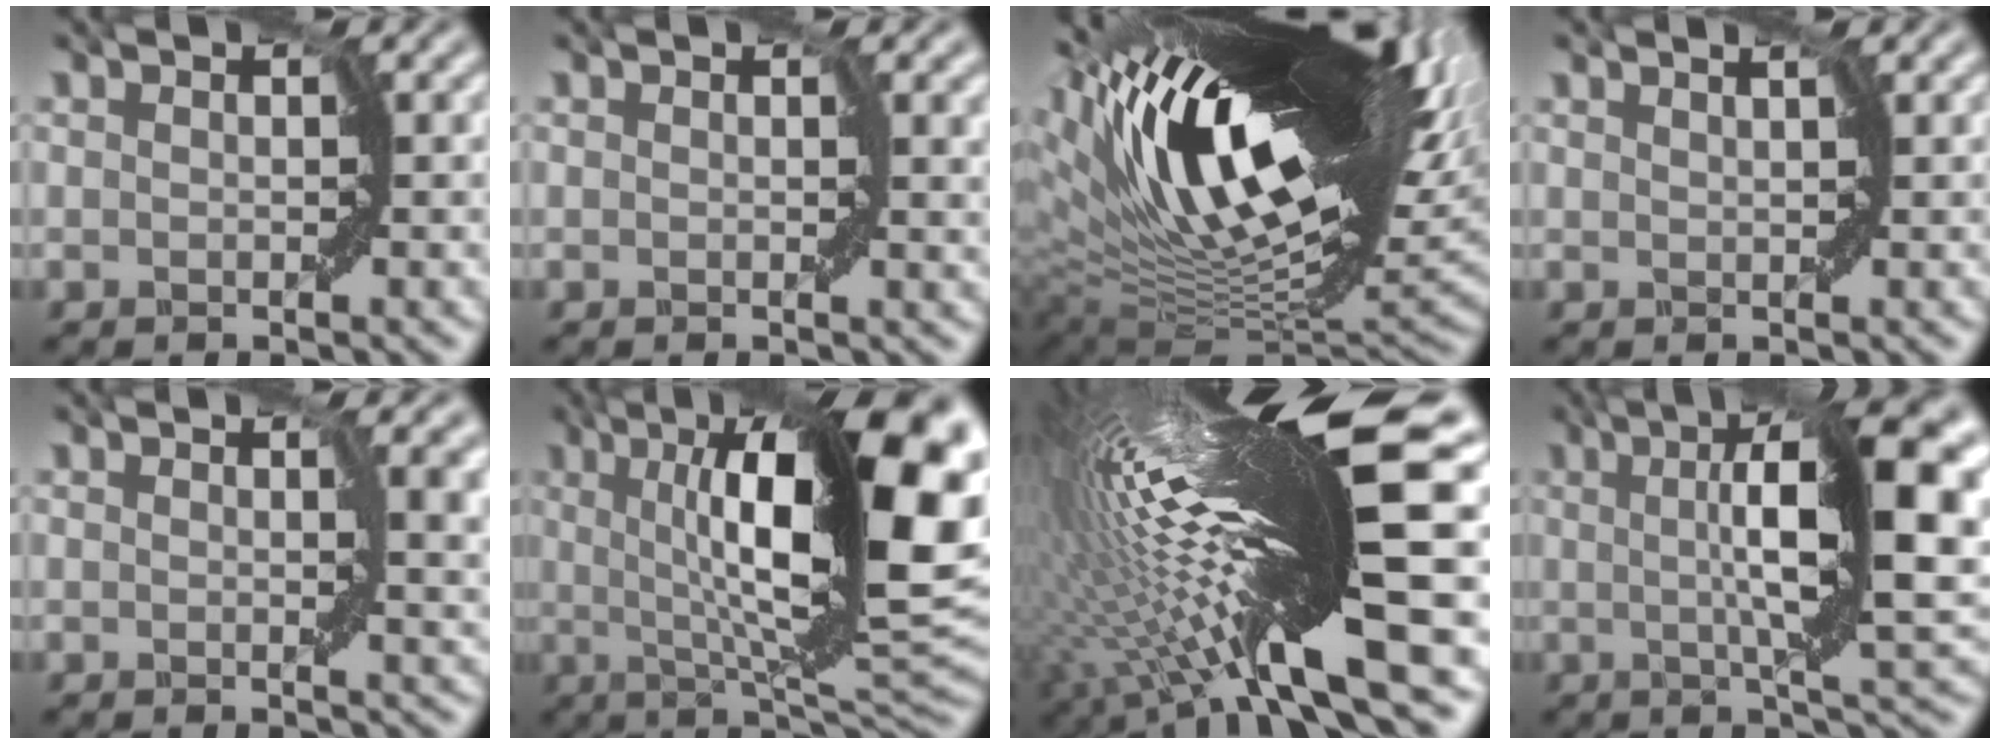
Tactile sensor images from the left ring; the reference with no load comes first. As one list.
[{"total": 1.5, "force": [0.4, 0.7, 1.3], "torque": [-0.019, -0.004, 0.003]}, {"total": 19.4, "force": [6.6, 6.3, 17.2], "torque": [-0.285, 0.019, 0.112]}, {"total": 0.8, "force": [0.7, -0.3, 0.4], "torque": [-0.006, -0.002, 0.009]}, {"total": 3.2, "force": [0.5, 1.3, 2.9], "torque": [-0.042, -0.006, 0.003]}, {"total": 15.4, "force": [3.3, 3.2, 14.8], "torque": [-0.193, 0.004, 0.050]}, {"total": 18.8, "force": [2.1, 2.8, 18.5], "torque": [-0.305, 0.001, 0.036]}, {"total": 12.0, "force": [1.7, 2.2, 11.6], "torque": [-0.160, 0.012, 0.024]}]